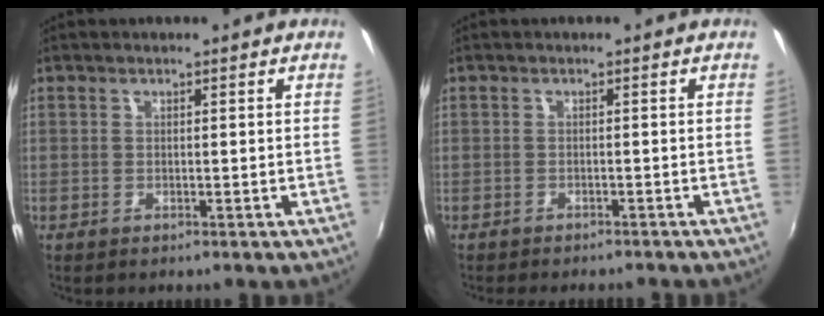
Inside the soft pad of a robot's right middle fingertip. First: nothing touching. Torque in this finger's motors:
{"motor_torque": [0.59, -0.88, 0.00, 0.00]}